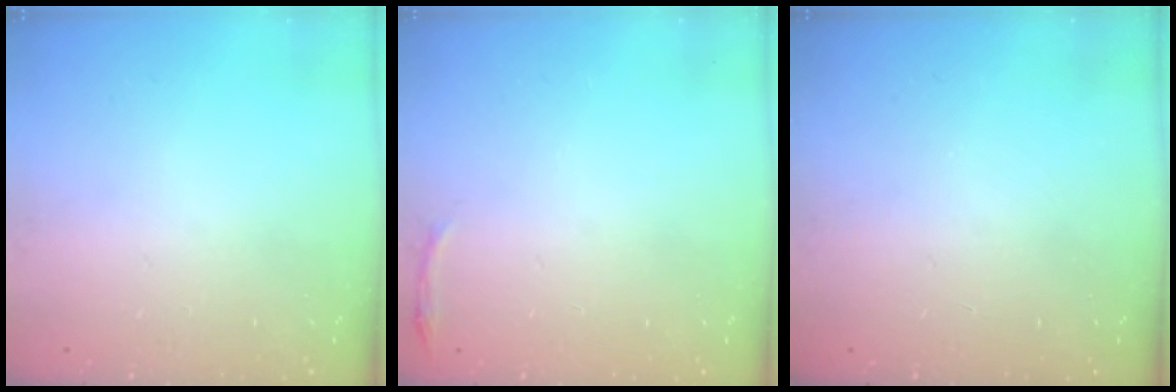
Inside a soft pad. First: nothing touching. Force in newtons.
{"total": 3.0, "press": 1.9, "slide": 2.3}
{"total": 0.0}